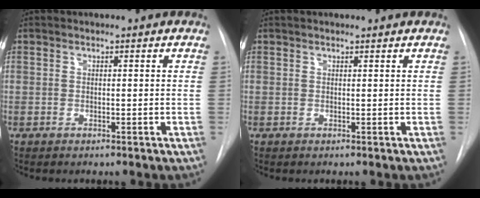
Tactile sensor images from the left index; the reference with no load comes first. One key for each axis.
{"total": 1.6, "fx": 1.5, "fy": 0.1, "fz": 0.4, "tx": -0.007, "ty": 0.013, "tz": 0.018}